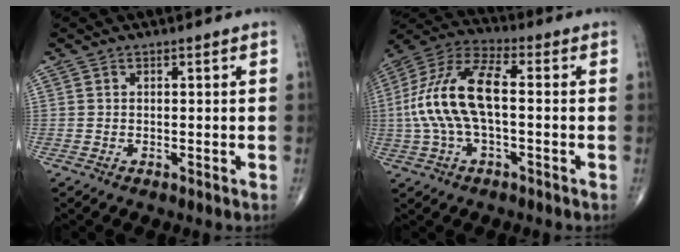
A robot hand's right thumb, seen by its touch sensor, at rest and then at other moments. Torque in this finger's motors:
{"motor_torque": [1.65, 1.53, 1.47, -0.38, 0.62]}